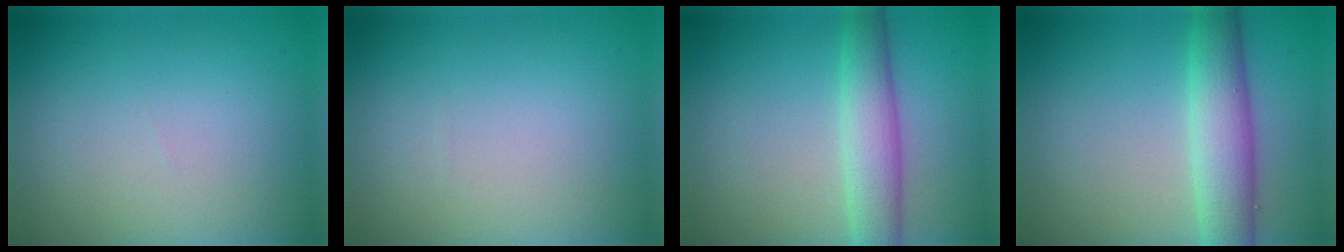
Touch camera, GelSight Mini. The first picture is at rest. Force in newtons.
{"total": 0.0}
{"total": 4.3, "press": 4.3, "slide": 0.0}
{"total": 5.3, "press": 5.3, "slide": 0.2}